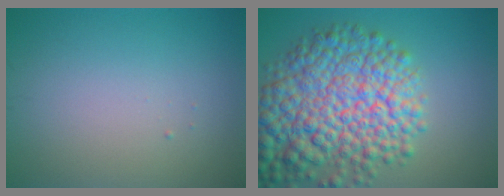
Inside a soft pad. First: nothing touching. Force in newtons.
{"total": 11.5, "press": 11.5, "slide": 0.4}